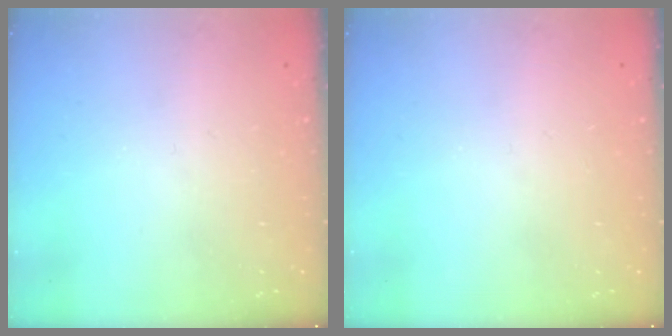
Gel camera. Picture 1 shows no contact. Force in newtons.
{"total": 0.0}